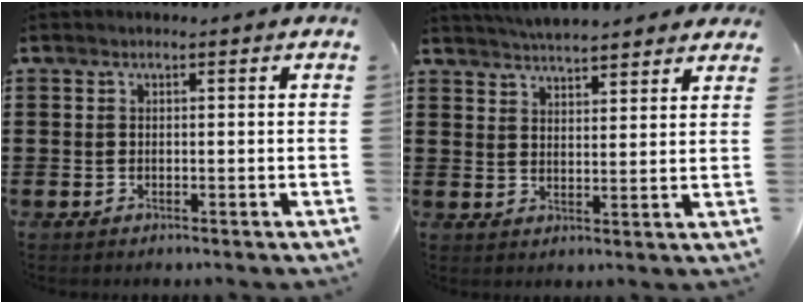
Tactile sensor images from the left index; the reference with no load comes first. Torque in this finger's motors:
{"motor_torque": [2.14, 0.00, 0.81, 0.16]}